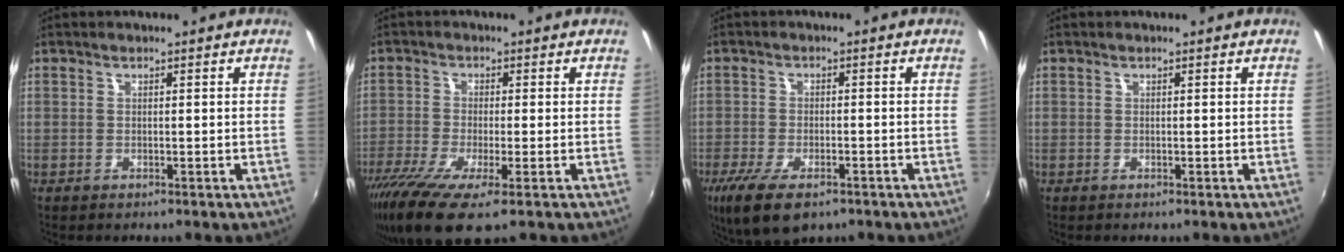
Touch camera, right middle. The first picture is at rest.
{"total": 11.7, "force": [-7.1, 2.5, 9.0], "torque": [-0.201, -0.053, -0.132]}
{"total": 10.6, "force": [-6.6, 4.3, 7.1], "torque": [-0.162, -0.040, -0.113]}
{"total": 0.0}